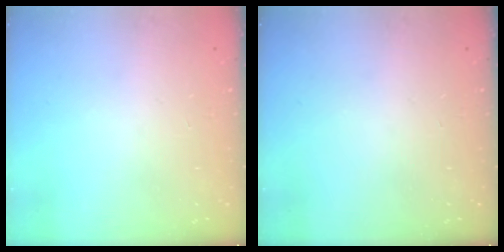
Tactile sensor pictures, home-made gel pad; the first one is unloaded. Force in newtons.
{"total": 0.0}